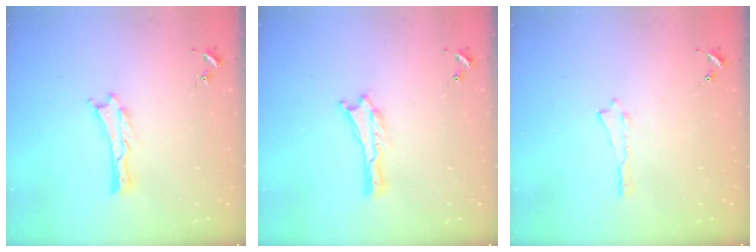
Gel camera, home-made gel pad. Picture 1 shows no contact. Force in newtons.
{"total": 0.0}
{"total": 0.0}